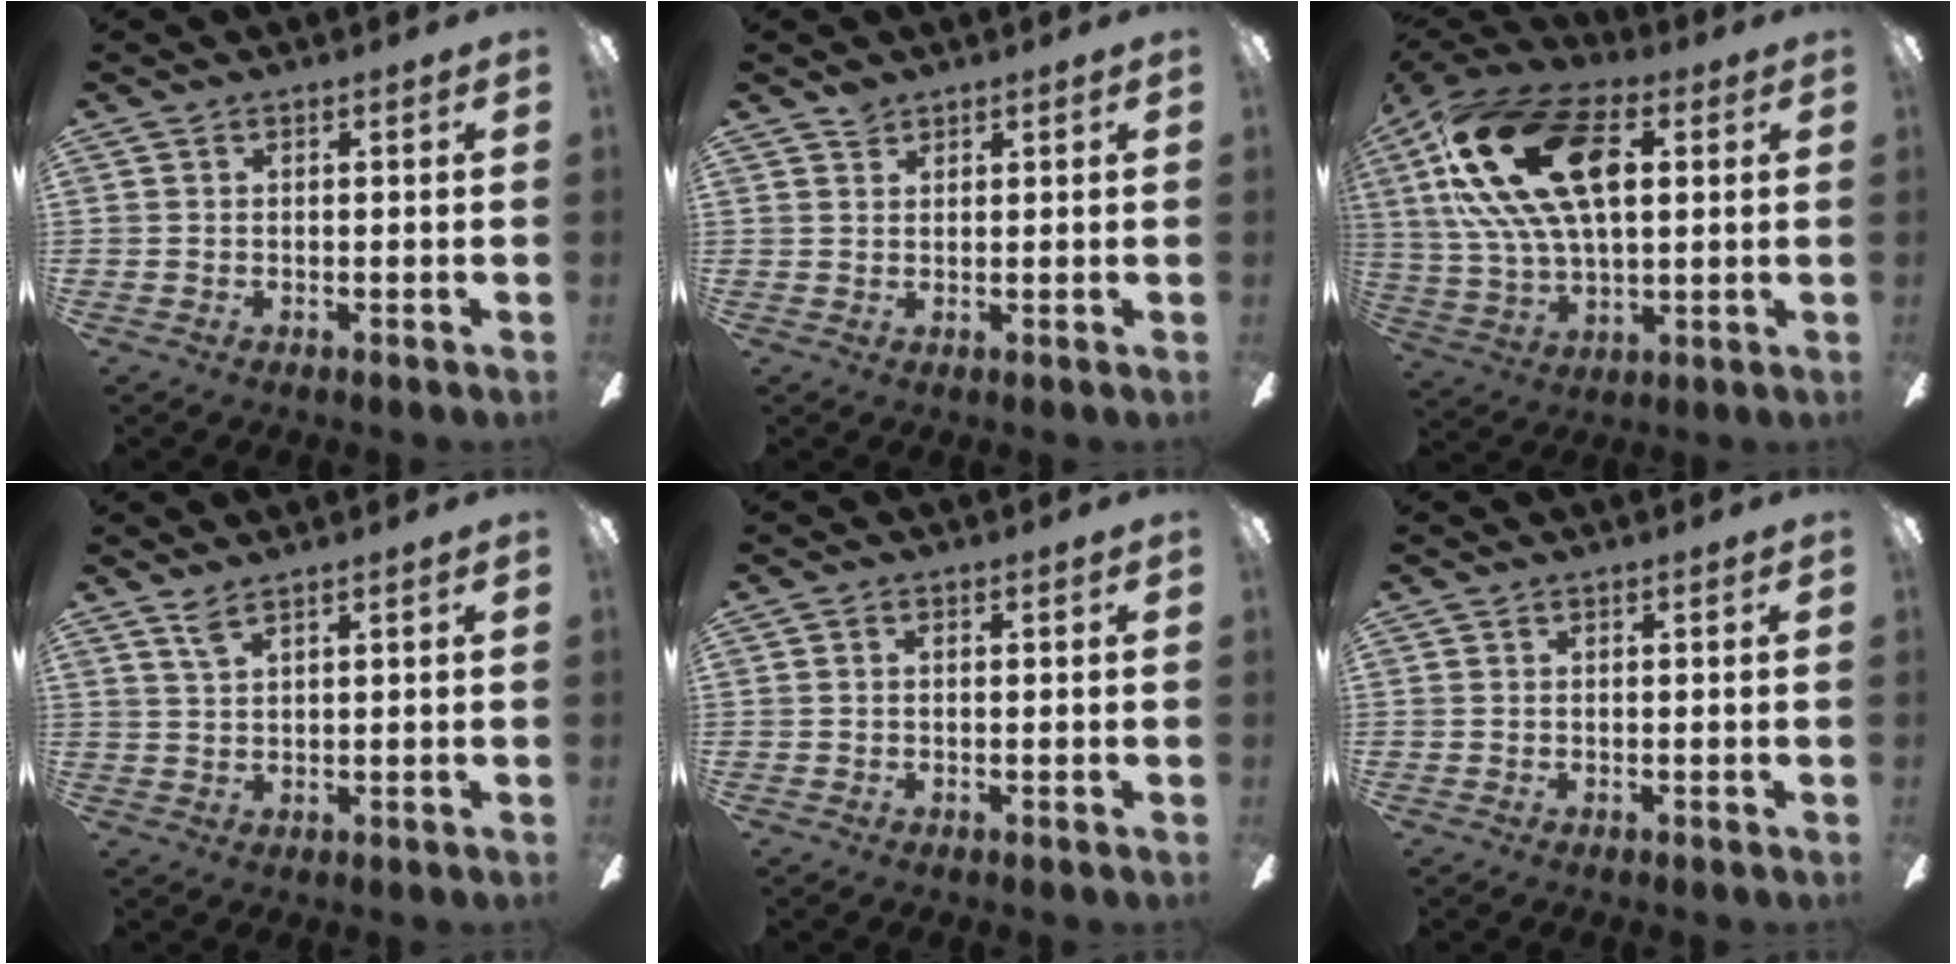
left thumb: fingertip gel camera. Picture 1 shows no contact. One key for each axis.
{"total": 1.8, "fx": 1.6, "fy": 0.7, "fz": 0.2, "tx": -0.005, "ty": -0.004, "tz": 0.032}
{"total": 25.4, "fx": 8.0, "fy": 14.3, "fz": 19.4, "tx": -0.397, "ty": 0.004, "tz": 0.135}
{"total": 3.1, "fx": 2.4, "fy": 0.6, "fz": 1.8, "tx": -0.043, "ty": -0.001, "tz": 0.045}
{"total": 0.5, "fx": 0.1, "fy": 0.3, "fz": 0.4, "tx": -0.007, "ty": 0.003, "tz": 0.000}
{"total": 0.0}